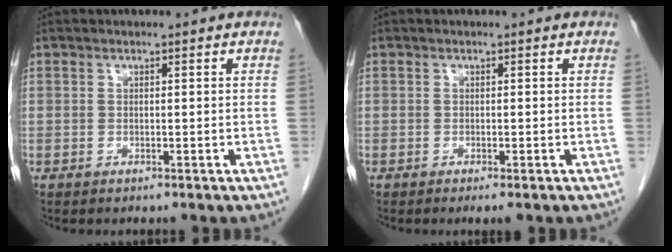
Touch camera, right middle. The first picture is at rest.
{"total": 1.2, "force": [-0.8, 0.0, 0.9], "torque": [-0.014, -0.006, -0.012]}